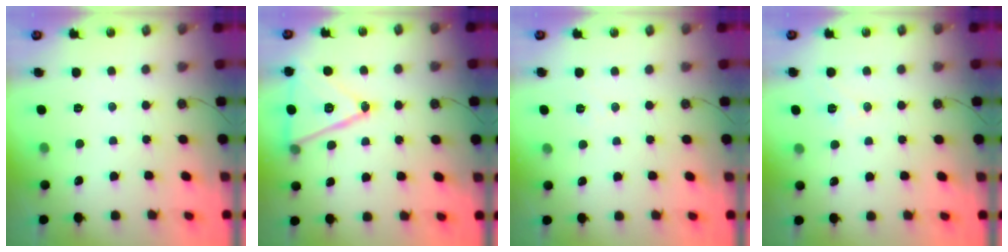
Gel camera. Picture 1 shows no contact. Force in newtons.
{"total": 17.6, "press": 17.3, "slide": 3.4}
{"total": 5.7, "press": 3.6, "slide": 4.4}
{"total": 7.5, "press": 6.6, "slide": 3.7}